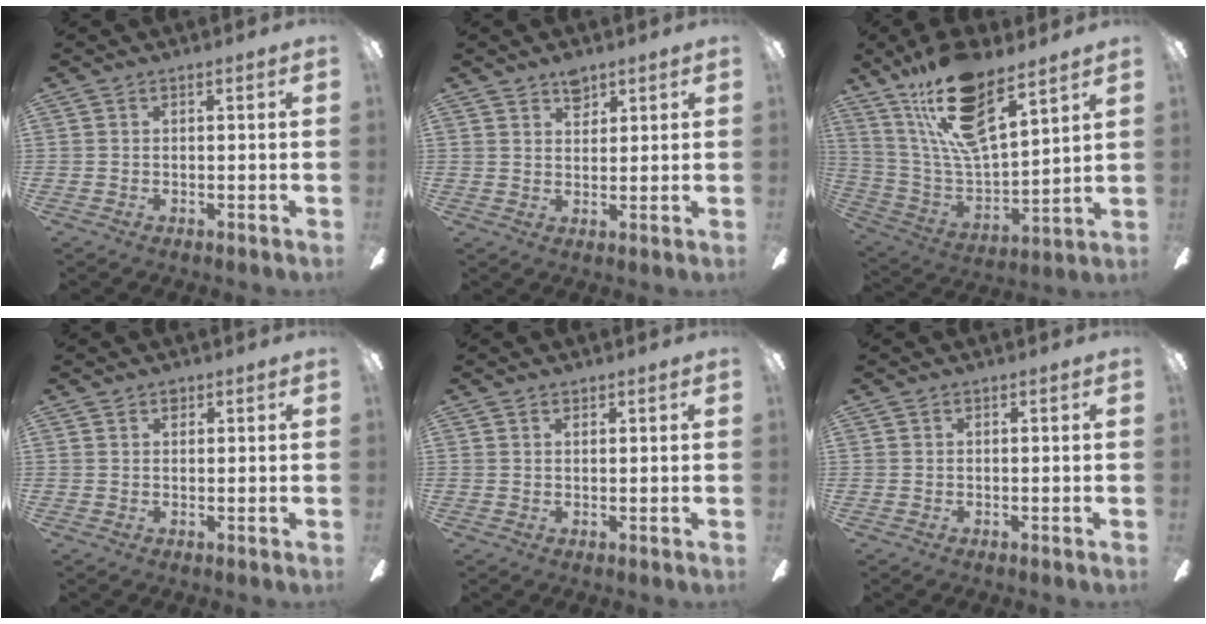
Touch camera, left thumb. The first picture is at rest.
{"total": 4.5, "force": [3.4, 2.5, 1.5], "torque": [-0.013, -0.015, 0.059]}
{"total": 19.7, "force": [13.5, 6.7, 12.7], "torque": [-0.250, -0.067, 0.234]}
{"total": 1.4, "force": [1.0, 0.8, 0.5], "torque": [-0.003, -0.001, 0.016]}
{"total": 0.9, "force": [0.7, 0.4, 0.3], "torque": [-0.006, 0.001, 0.013]}
{"total": 0.0}